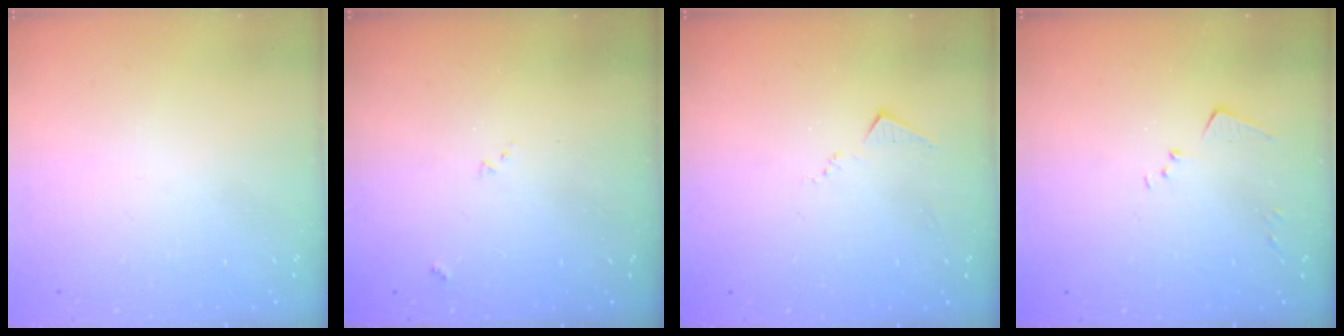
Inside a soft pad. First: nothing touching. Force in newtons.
{"total": 7.5, "press": 7.5, "slide": 0.9}
{"total": 7.5, "press": 7.4, "slide": 0.3}
{"total": 6.4, "press": 6.3, "slide": 0.8}